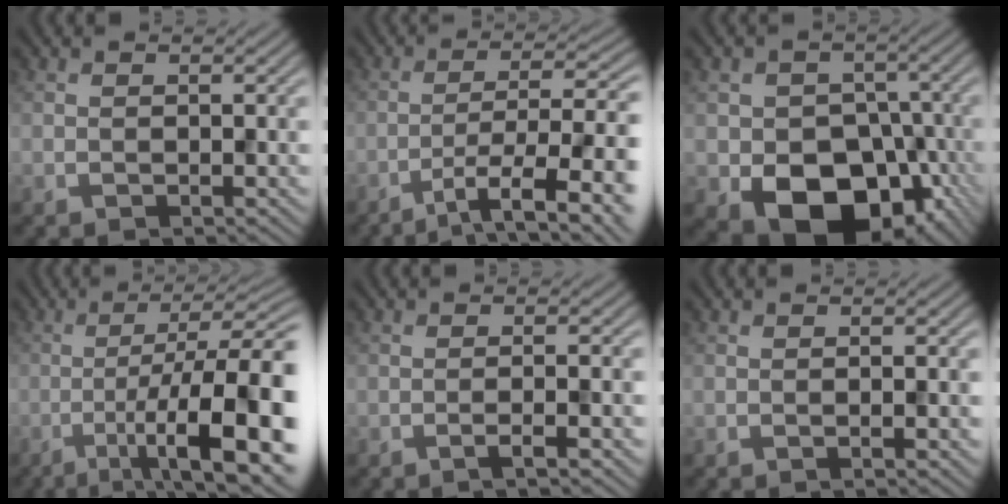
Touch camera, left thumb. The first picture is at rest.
{"total": 11.0, "force": [-5.5, 2.5, 9.2], "torque": [-0.157, -0.009, -0.079]}
{"total": 12.6, "force": [-5.1, 9.5, 6.5], "torque": [-0.097, -0.028, -0.091]}
{"total": 15.6, "force": [-5.7, 4.0, 14.0], "torque": [-0.215, -0.005, -0.084]}
{"total": 2.5, "force": [-1.3, 0.1, 2.2], "torque": [-0.033, 0.006, -0.030]}
{"total": 0.9, "force": [-0.4, -0.2, 0.8], "torque": [-0.016, -0.001, -0.008]}